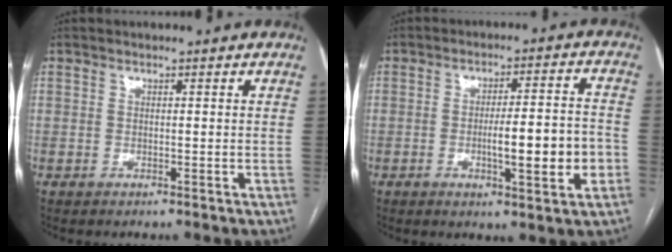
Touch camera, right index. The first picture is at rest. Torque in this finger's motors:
{"motor_torque": [1.41, -0.47, 0.66, 0.11]}